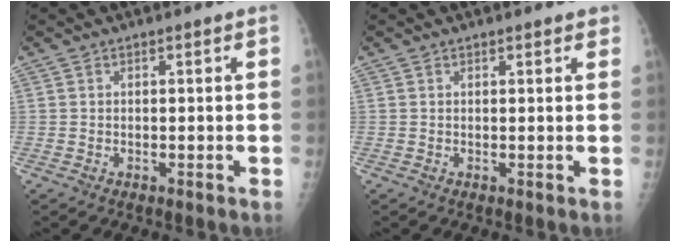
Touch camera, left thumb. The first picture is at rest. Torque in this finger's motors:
{"motor_torque": [-0.03, 0.03, -0.20, -0.05, 0.00]}